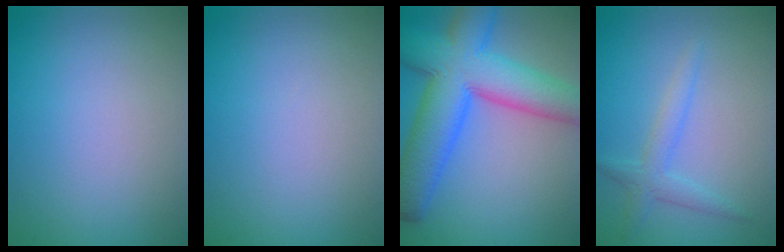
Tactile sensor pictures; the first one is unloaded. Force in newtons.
{"total": 0.0}
{"total": 11.8, "press": 11.8, "slide": 0.3}
{"total": 2.2, "press": 2.2, "slide": 0.1}